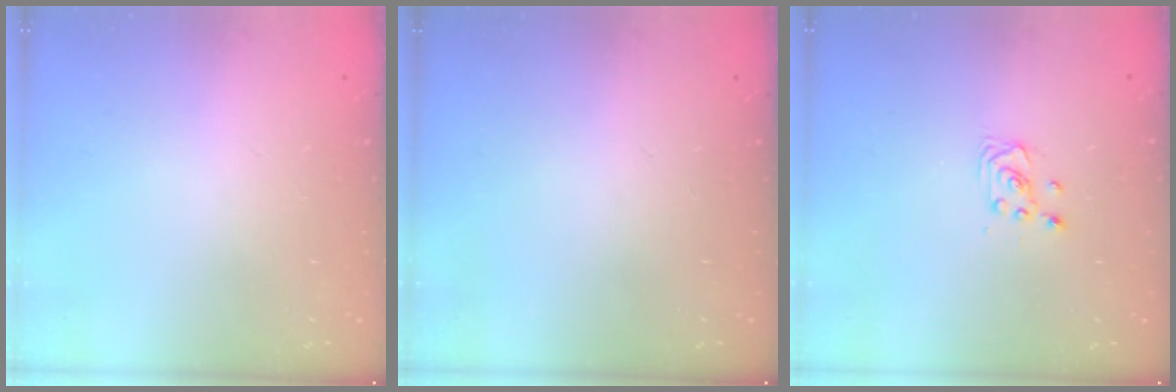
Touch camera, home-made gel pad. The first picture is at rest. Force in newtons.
{"total": 0.0}
{"total": 2.6, "press": 2.6, "slide": 0.2}